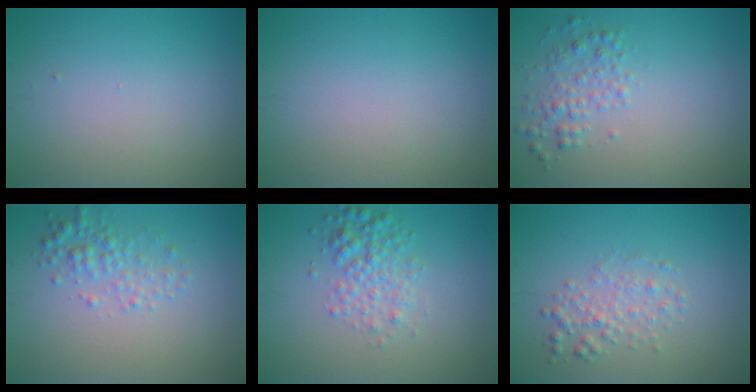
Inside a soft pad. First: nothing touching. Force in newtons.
{"total": 0.0}
{"total": 2.2, "press": 2.2, "slide": 0.1}
{"total": 2.3, "press": 2.3, "slide": 0.1}
{"total": 3.0, "press": 3.0, "slide": 0.1}
{"total": 2.2, "press": 2.2, "slide": 0.0}